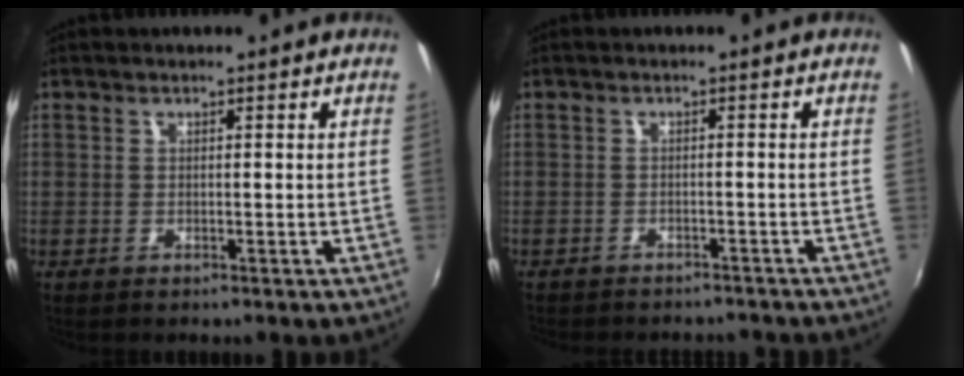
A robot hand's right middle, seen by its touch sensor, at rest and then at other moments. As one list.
[{"total": 7.6, "force": [-6.8, 2.2, 2.4], "torque": [-0.059, -0.011, -0.091]}]